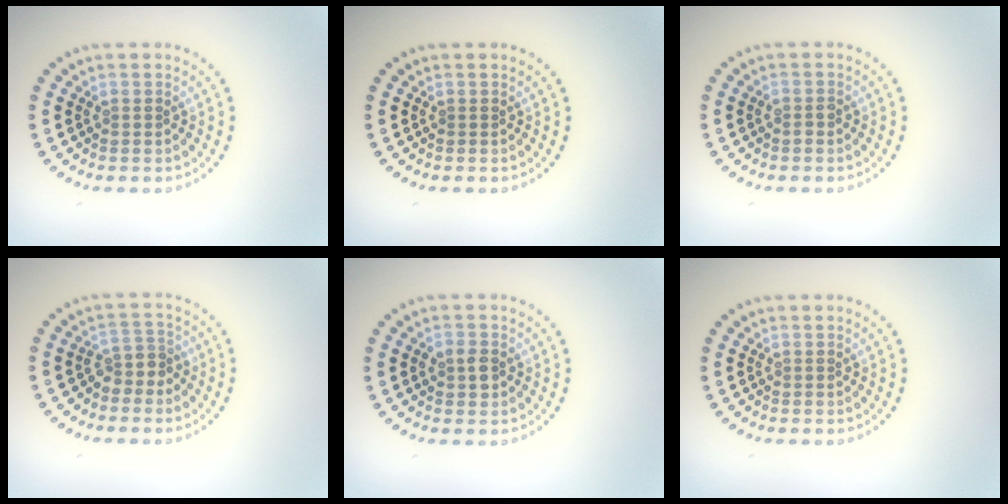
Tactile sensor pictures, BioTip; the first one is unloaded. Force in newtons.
{"total": 0.0}
{"total": 0.8, "press": 0.7, "slide": 0.3}
{"total": 2.3, "press": 1.7, "slide": 1.5}
{"total": 1.7, "press": 1.7, "slide": 0.4}
{"total": 0.0}